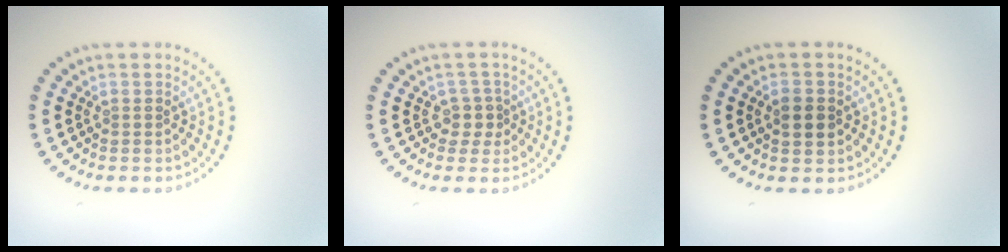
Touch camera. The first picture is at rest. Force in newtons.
{"total": 1.6, "press": 1.2, "slide": 1.1}
{"total": 2.3, "press": 2.3, "slide": 0.1}